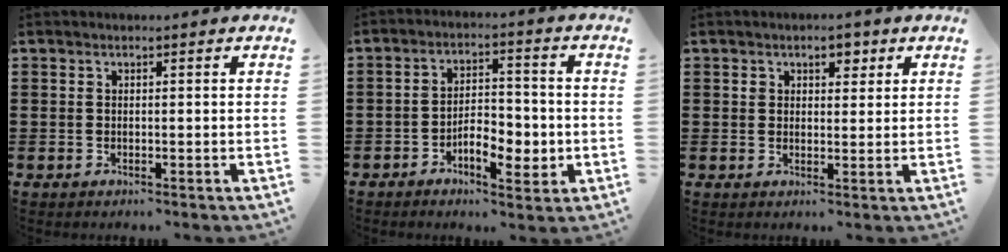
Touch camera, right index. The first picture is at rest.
{"total": 6.3, "force": [-2.4, 3.1, 4.9], "torque": [-0.077, 0.007, -0.044]}
{"total": 2.8, "force": [1.5, 1.9, 1.3], "torque": [-0.017, 0.003, 0.022]}